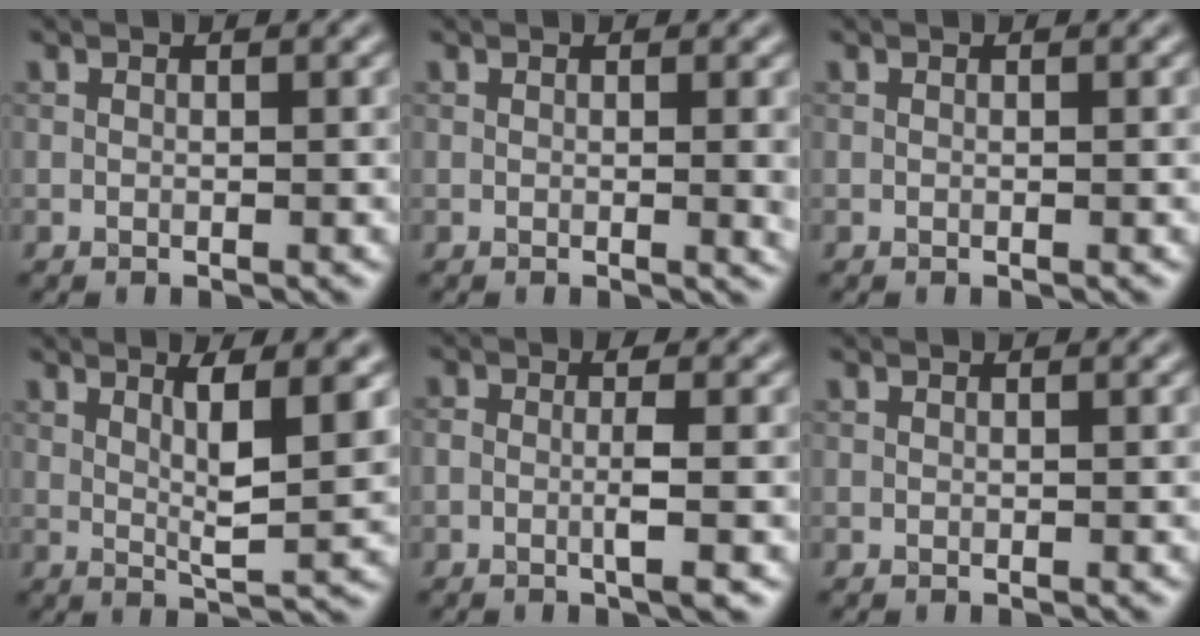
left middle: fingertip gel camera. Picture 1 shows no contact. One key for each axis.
{"total": 1.7, "fx": 0.1, "fy": 0.4, "fz": 1.7, "tx": -0.017, "ty": -0.002, "tz": -0.002}
{"total": 0.0}
{"total": 4.7, "fx": 1.5, "fy": 0.8, "fz": 4.3, "tx": -0.073, "ty": -0.006, "tz": 0.028}
{"total": 2.1, "fx": -0.4, "fy": 0.2, "fz": 2.0, "tx": -0.040, "ty": 0.001, "tz": -0.011}
{"total": 0.0}